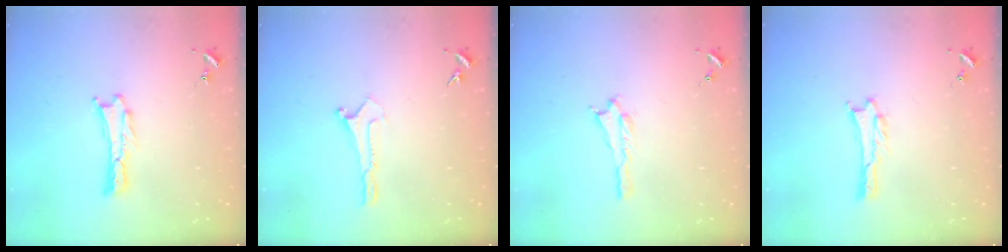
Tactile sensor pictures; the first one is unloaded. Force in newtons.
{"total": 0.0}
{"total": 0.6, "press": 0.6, "slide": 0.2}
{"total": 1.0, "press": 1.0, "slide": 0.1}